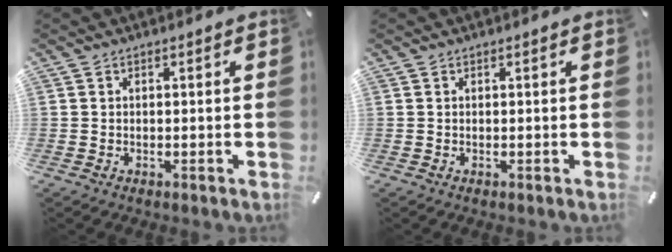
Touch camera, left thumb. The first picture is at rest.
{"total": 0.0}